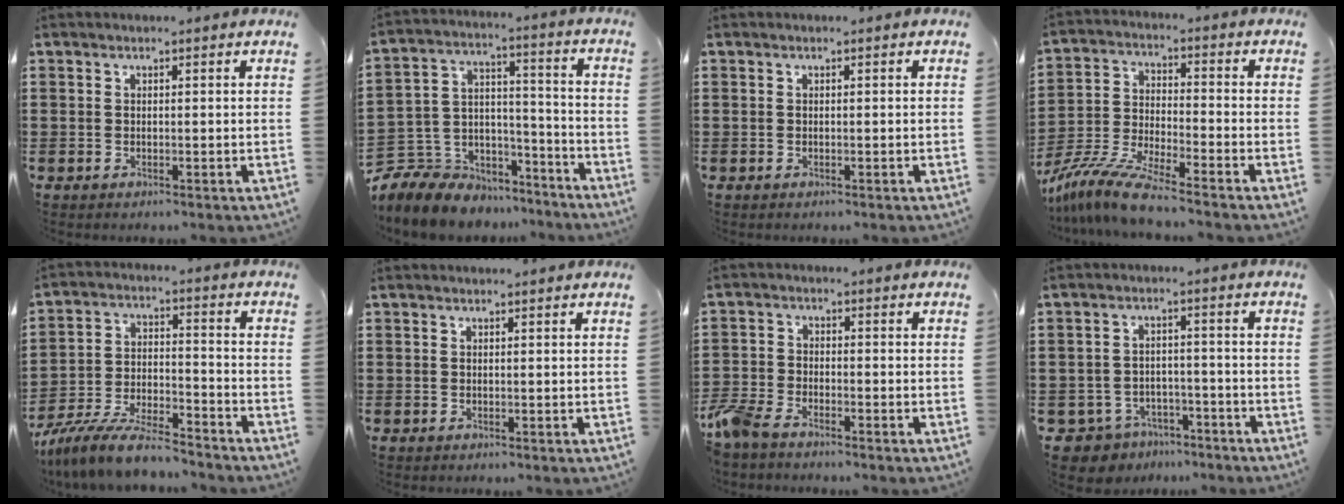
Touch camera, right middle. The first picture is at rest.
{"total": 7.9, "force": [-6.9, 3.9, 0.0], "torque": [-0.026, 0.001, -0.133]}
{"total": 0.0}
{"total": 8.8, "force": [-8.0, 0.0, 3.8], "torque": [-0.091, -0.006, -0.162]}
{"total": 8.9, "force": [-7.9, 1.1, 3.8], "torque": [-0.081, 0.010, -0.154]}
{"total": 0.0}
{"total": 4.2, "force": [-3.7, 1.1, 1.6], "torque": [-0.062, -0.008, -0.085]}
{"total": 4.2, "force": [-3.9, 1.5, 0.2], "torque": [-0.028, 0.000, -0.086]}